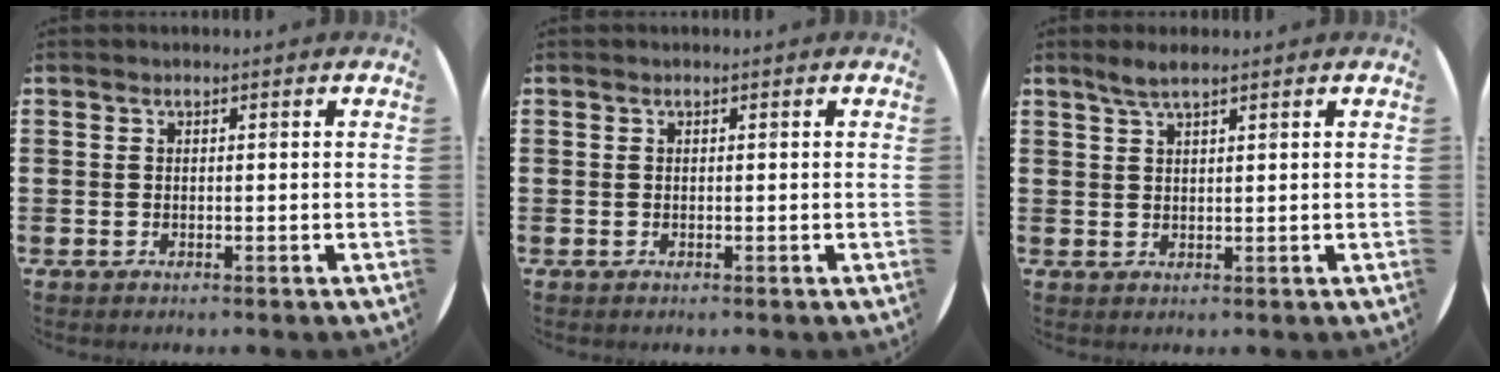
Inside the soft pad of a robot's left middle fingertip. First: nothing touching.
{"total": 0.0}
{"total": 2.4, "force": [1.9, 0.1, 1.4], "torque": [-0.030, 0.003, 0.034]}